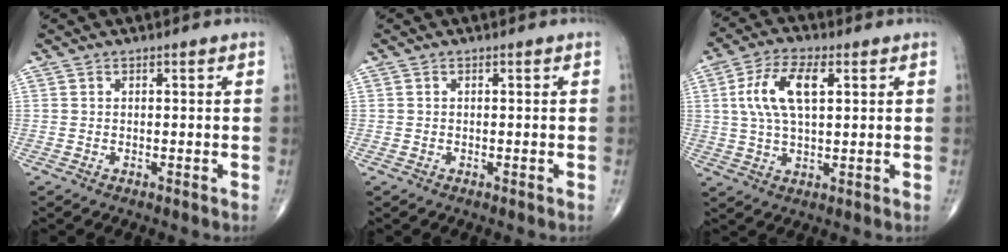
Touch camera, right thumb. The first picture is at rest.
{"total": 0.0}
{"total": 10.5, "force": [2.7, 4.8, 9.0], "torque": [-0.181, 0.008, 0.050]}